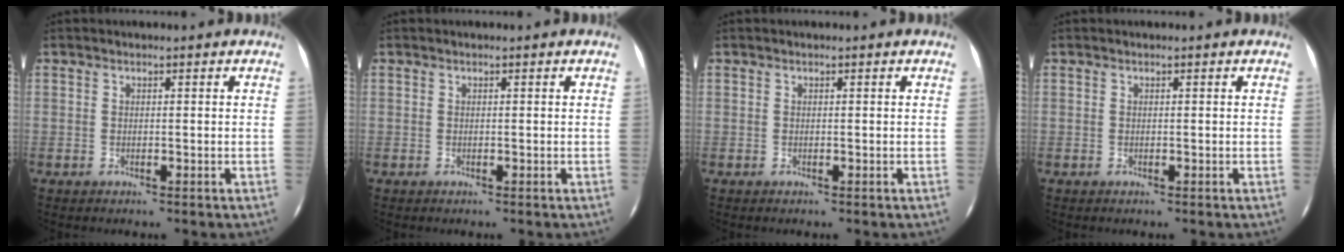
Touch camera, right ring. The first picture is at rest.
{"total": 0.0}
{"total": 0.0}
{"total": 0.0}